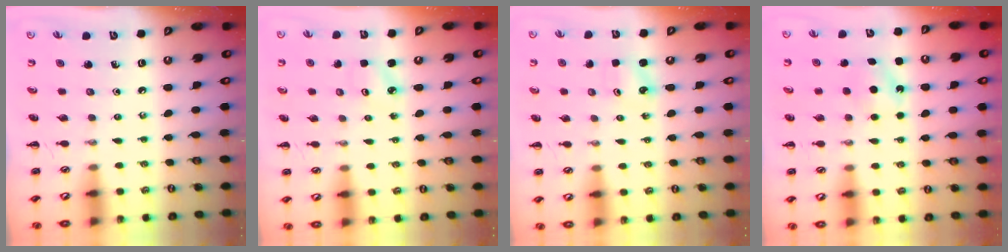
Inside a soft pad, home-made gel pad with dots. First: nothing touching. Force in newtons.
{"total": 2.4, "press": 2.3, "slide": 0.7}
{"total": 2.3, "press": 2.2, "slide": 0.7}
{"total": 4.9, "press": 4.7, "slide": 1.6}